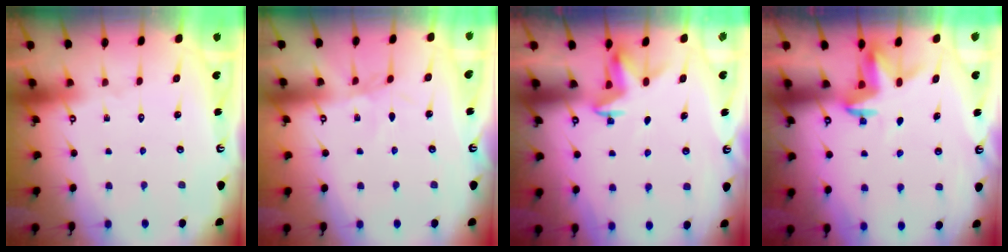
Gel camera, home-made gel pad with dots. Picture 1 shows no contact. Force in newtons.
{"total": 1.7, "press": 1.7, "slide": 0.5}
{"total": 4.1, "press": 4.0, "slide": 0.9}
{"total": 3.5, "press": 3.5, "slide": 0.3}